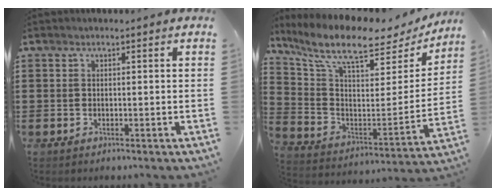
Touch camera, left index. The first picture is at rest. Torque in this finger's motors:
{"motor_torque": [2.14, 0.00, 0.42, 0.21]}